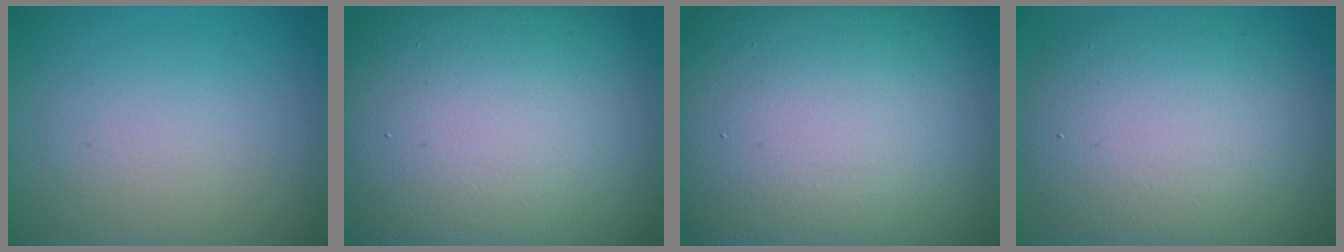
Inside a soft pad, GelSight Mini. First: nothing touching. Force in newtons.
{"total": 20.3, "press": 20.3, "slide": 1.2}
{"total": 25.5, "press": 25.4, "slide": 1.3}
{"total": 10.9, "press": 10.8, "slide": 0.7}